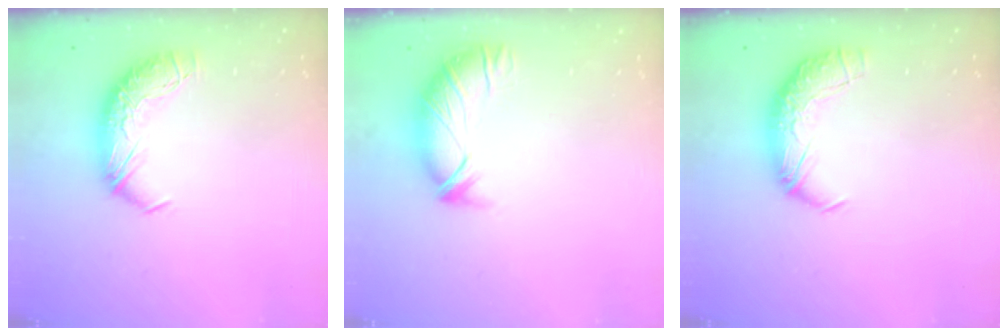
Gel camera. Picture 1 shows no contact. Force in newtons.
{"total": 3.3, "press": 3.1, "slide": 1.2}
{"total": 2.4, "press": 1.0, "slide": 2.2}